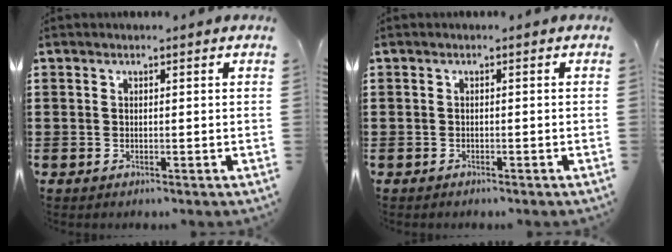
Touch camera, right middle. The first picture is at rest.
{"total": 1.1, "force": [-1.0, 0.3, 0.1], "torque": [-0.004, 0.002, -0.022]}